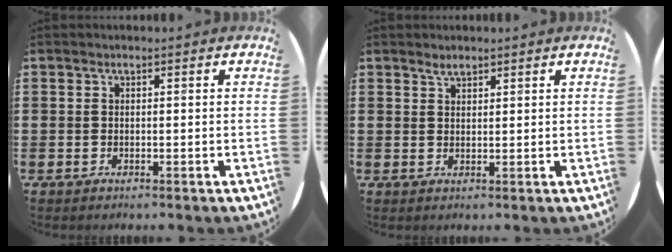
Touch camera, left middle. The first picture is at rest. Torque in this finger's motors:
{"motor_torque": [0.11, -0.09, 0.00, 0.00]}